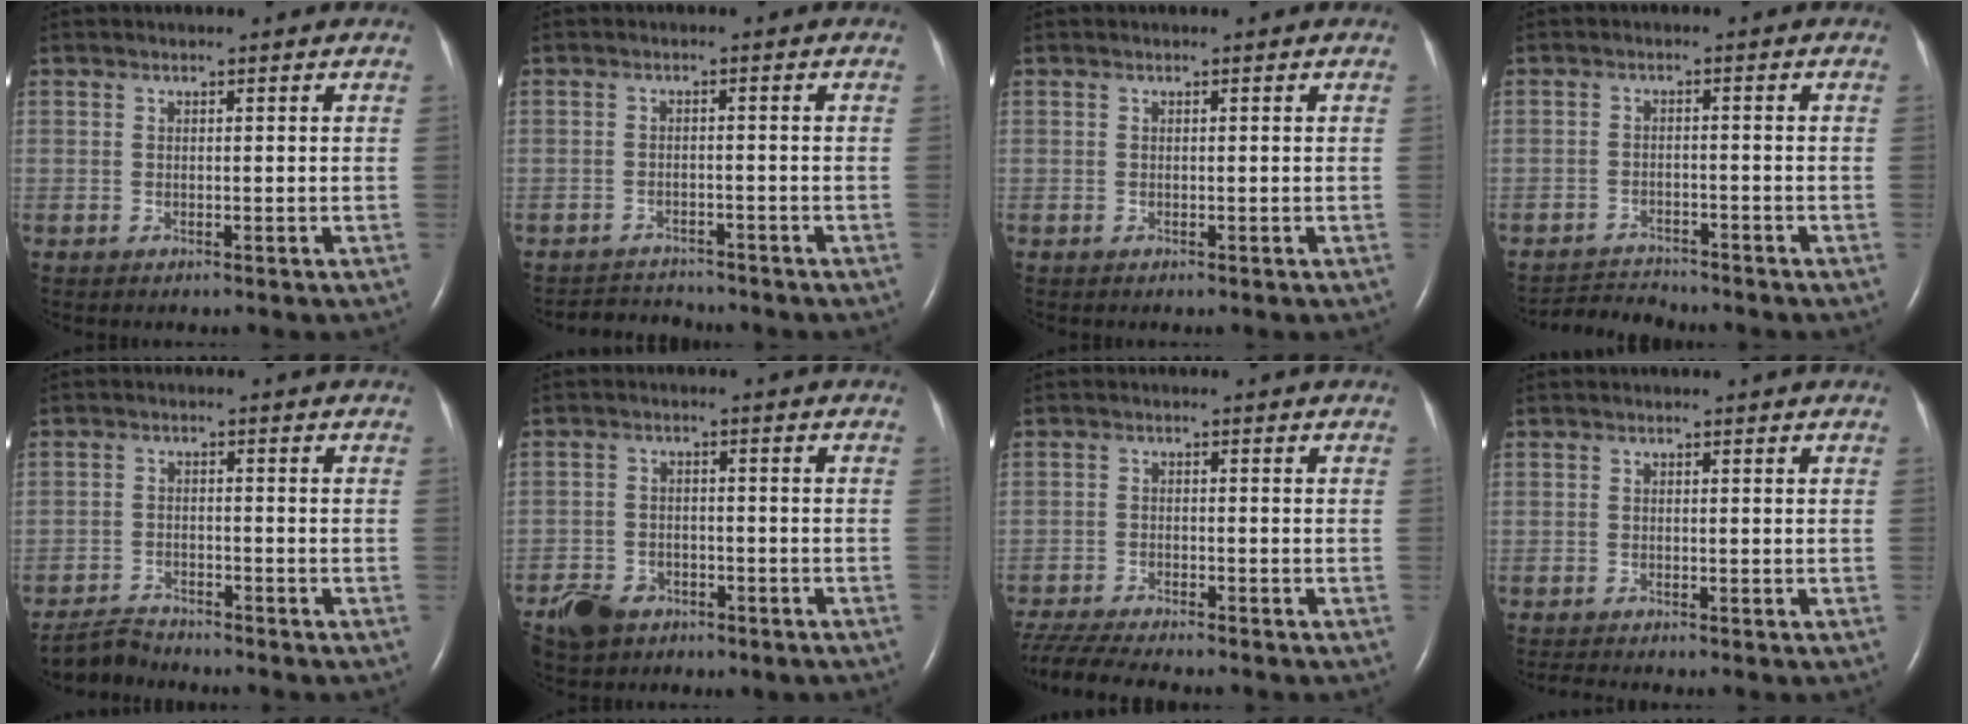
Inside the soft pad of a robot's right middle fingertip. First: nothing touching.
{"total": 3.9, "force": [-3.9, 0.5, -0.4], "torque": [0.000, -0.008, -0.063]}
{"total": 0.0}
{"total": 4.1, "force": [-4.1, 0.0, -0.7], "torque": [0.007, -0.013, -0.070]}
{"total": 3.7, "force": [-3.6, 0.3, -0.4], "torque": [0.002, -0.016, -0.068]}
{"total": 6.6, "force": [-4.4, 4.4, 2.2], "torque": [-0.054, 0.004, -0.067]}
{"total": 11.0, "force": [-9.8, 1.1, 4.8], "torque": [-0.085, -0.016, -0.157]}
{"total": 1.5, "force": [-1.4, -0.4, 0.3], "torque": [-0.012, -0.008, -0.026]}